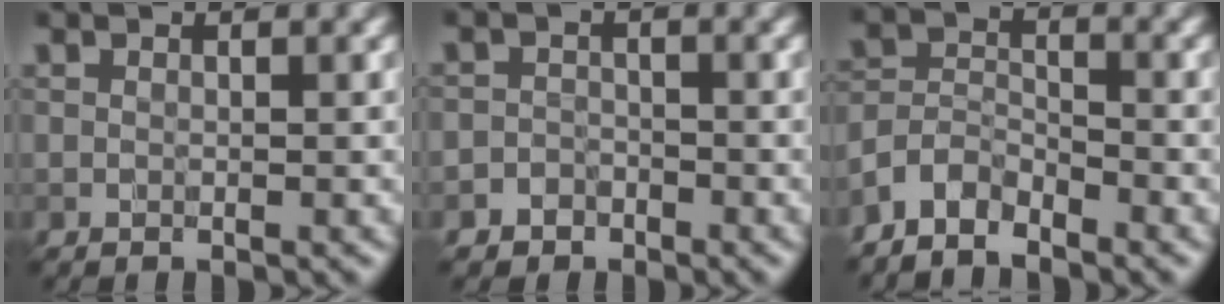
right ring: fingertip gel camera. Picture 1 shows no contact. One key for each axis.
{"total": 1.6, "fx": -1.2, "fy": 1.1, "fz": -0.3, "tx": 0.025, "ty": 0.008, "tz": -0.027}
{"total": 2.8, "fx": -2.5, "fy": 1.0, "fz": 0.7, "tx": -0.011, "ty": 0.008, "tz": -0.060}